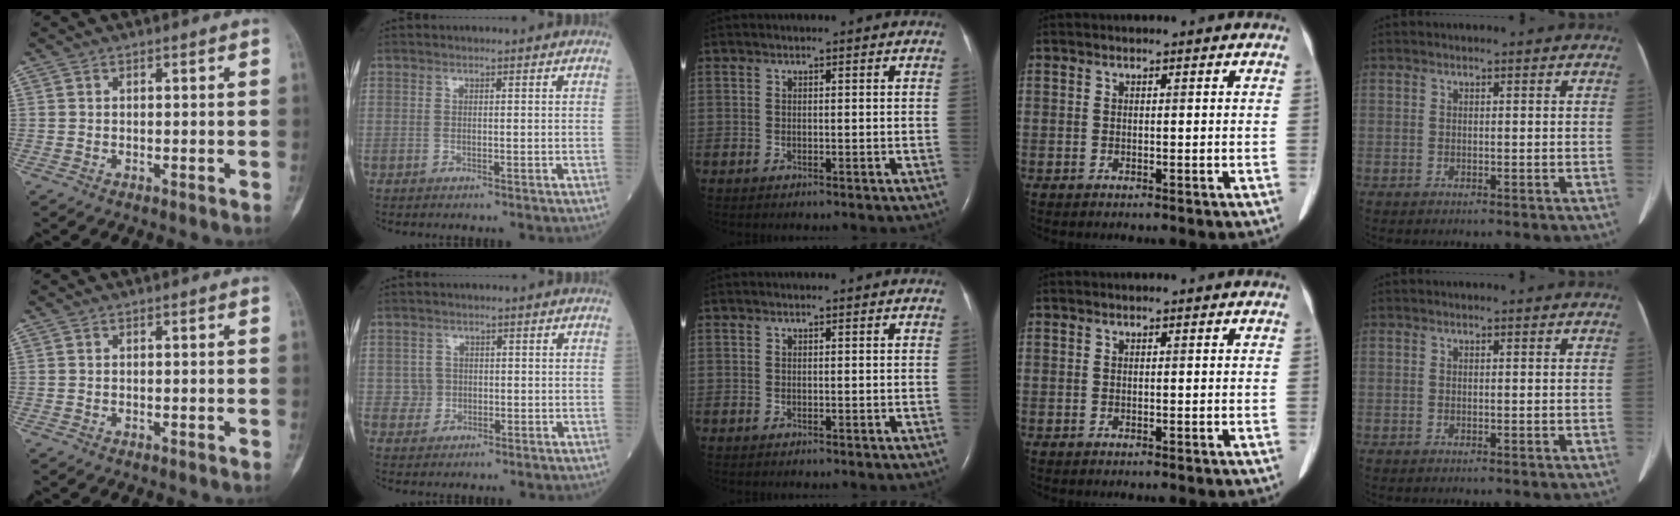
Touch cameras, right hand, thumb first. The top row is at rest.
{"index": {"total": 2.3, "force": [-0.2, 2.3, 0.2], "torque": [0.003, 0.007, -0.002]}}